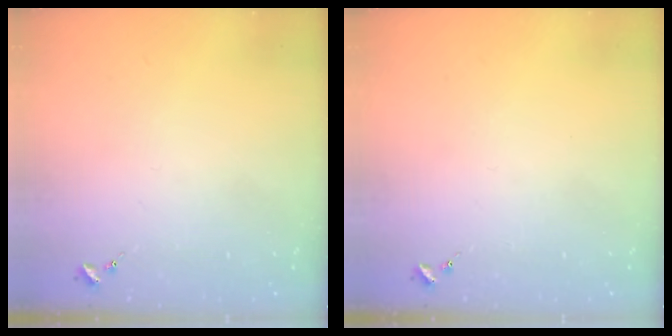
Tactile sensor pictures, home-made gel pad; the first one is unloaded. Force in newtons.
{"total": 0.0}